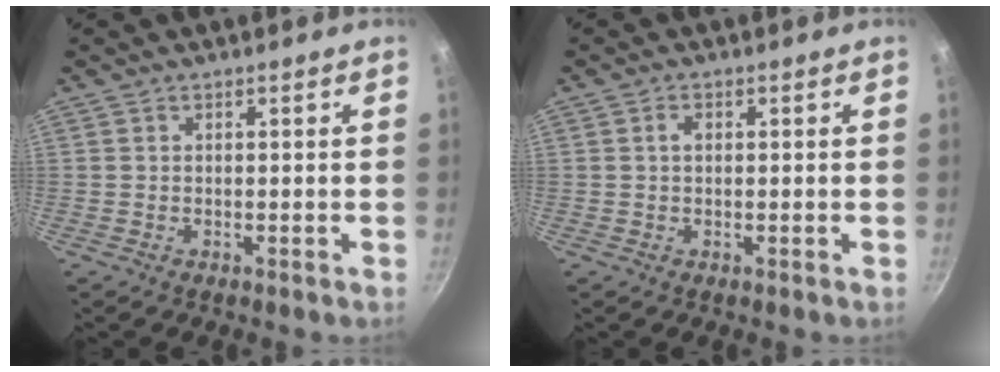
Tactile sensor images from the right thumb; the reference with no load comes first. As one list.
[{"total": 1.6, "force": [0.3, 1.1, 1.2], "torque": [-0.018, 0.006, 0.004]}]